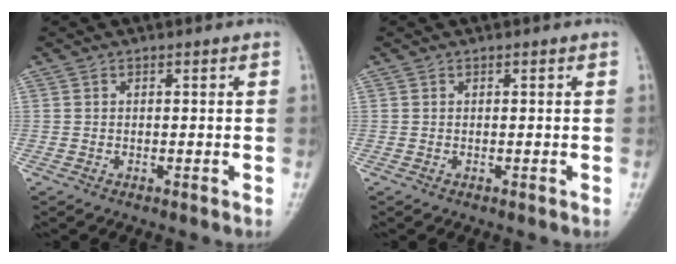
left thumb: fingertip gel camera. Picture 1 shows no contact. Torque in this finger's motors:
{"motor_torque": [0.01, 0.01, -0.05, 0.04, 0.00]}